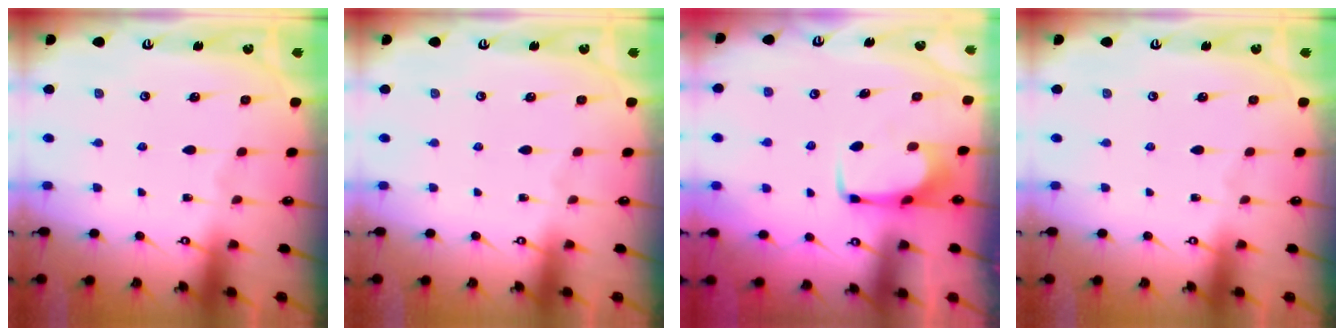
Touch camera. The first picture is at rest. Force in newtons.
{"total": 0.0}
{"total": 1.6, "press": 1.5, "slide": 0.5}
{"total": 0.0}